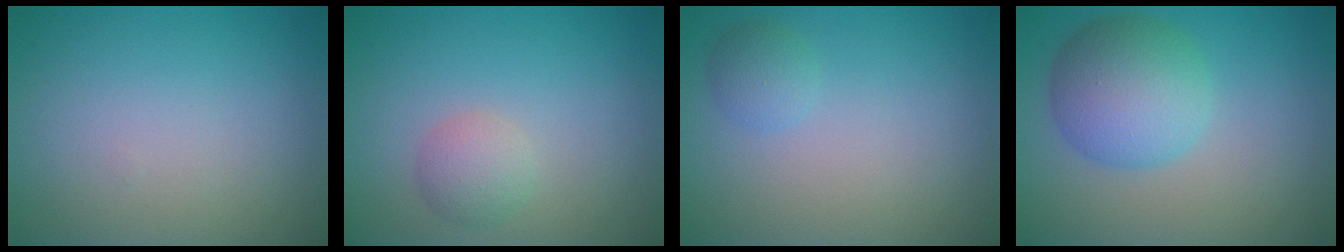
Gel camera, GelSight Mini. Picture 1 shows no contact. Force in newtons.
{"total": 2.1, "press": 2.1, "slide": 0.1}
{"total": 1.5, "press": 1.5, "slide": 0.1}
{"total": 6.0, "press": 6.0, "slide": 0.1}